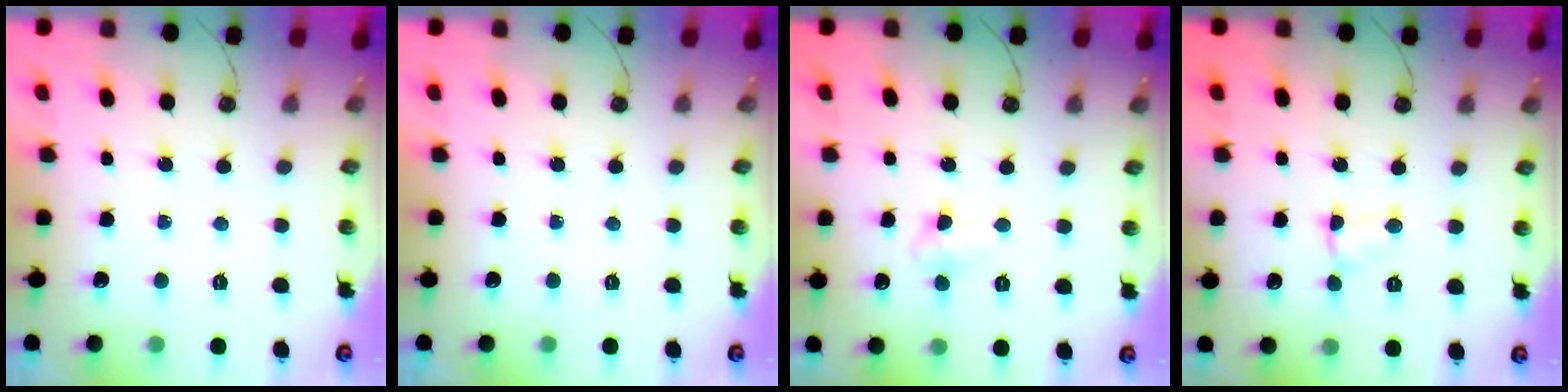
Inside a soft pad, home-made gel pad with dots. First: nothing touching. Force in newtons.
{"total": 0.0}
{"total": 3.3, "press": 3.3, "slide": 0.7}
{"total": 2.6, "press": 2.6, "slide": 0.4}